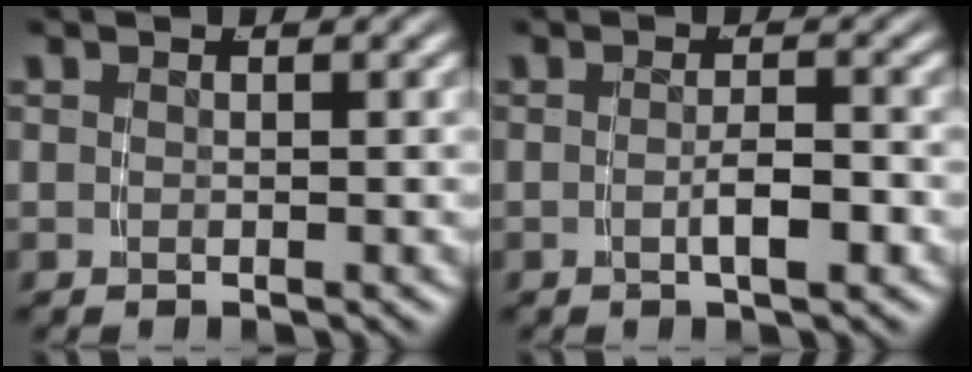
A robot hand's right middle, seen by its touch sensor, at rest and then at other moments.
{"total": 2.0, "force": [-1.1, -0.2, 1.7], "torque": [-0.021, -0.004, -0.017]}